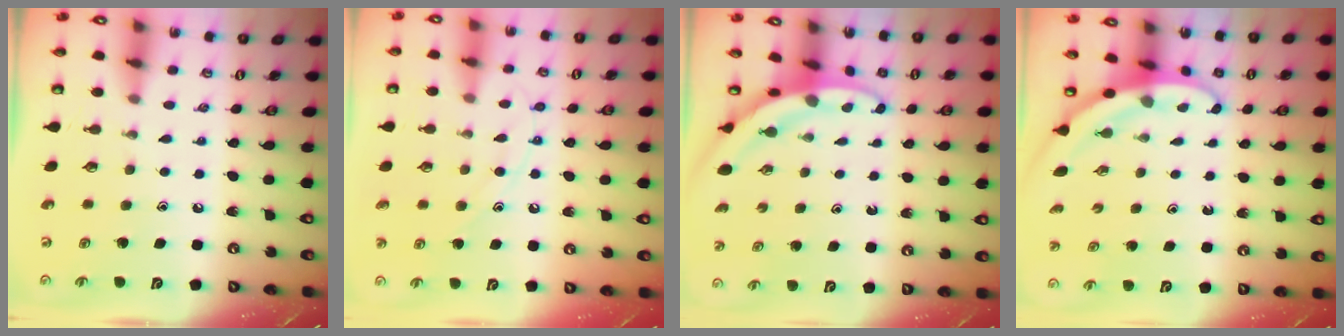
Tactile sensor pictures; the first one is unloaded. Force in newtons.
{"total": 9.6, "press": 9.6, "slide": 0.9}
{"total": 3.3, "press": 3.3, "slide": 0.2}
{"total": 3.2, "press": 3.2, "slide": 0.1}